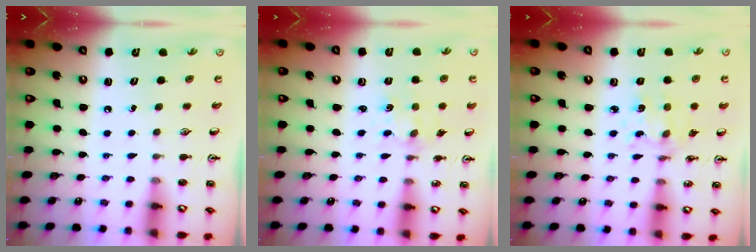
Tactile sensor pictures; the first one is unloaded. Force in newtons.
{"total": 3.0, "press": 3.0, "slide": 0.3}
{"total": 2.4, "press": 2.4, "slide": 0.5}